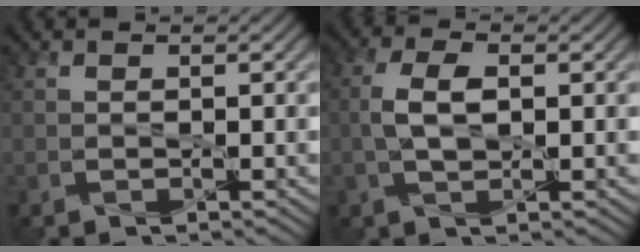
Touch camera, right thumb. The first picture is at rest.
{"total": 4.3, "force": [0.0, 2.2, 3.7], "torque": [-0.092, 0.003, 0.000]}